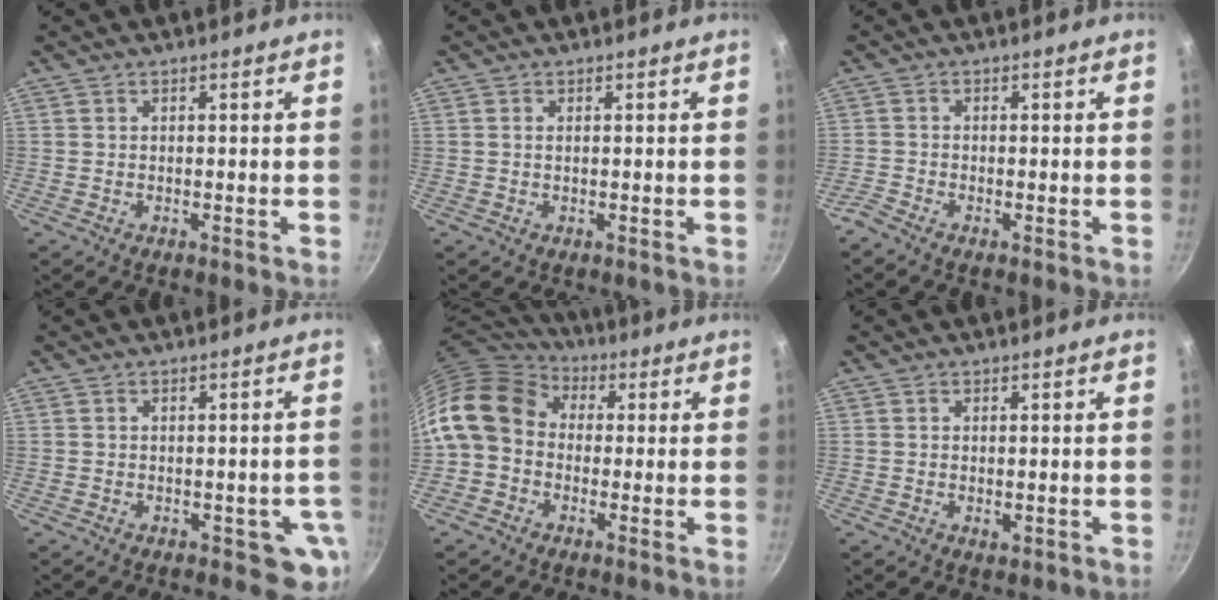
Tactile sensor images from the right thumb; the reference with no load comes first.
{"total": 0.7, "force": [0.2, 0.3, 0.6], "torque": [-0.012, 0.000, 0.002]}
{"total": 1.6, "force": [-1.3, 0.2, 0.8], "torque": [-0.033, 0.007, -0.034]}
{"total": 5.7, "force": [-1.6, 3.2, 4.4], "torque": [-0.021, 0.003, -0.020]}
{"total": 15.8, "force": [1.0, 12.8, 9.1], "torque": [-0.170, 0.042, -0.004]}
{"total": 1.0, "force": [-0.1, 0.6, 0.8], "torque": [-0.013, -0.002, 0.000]}